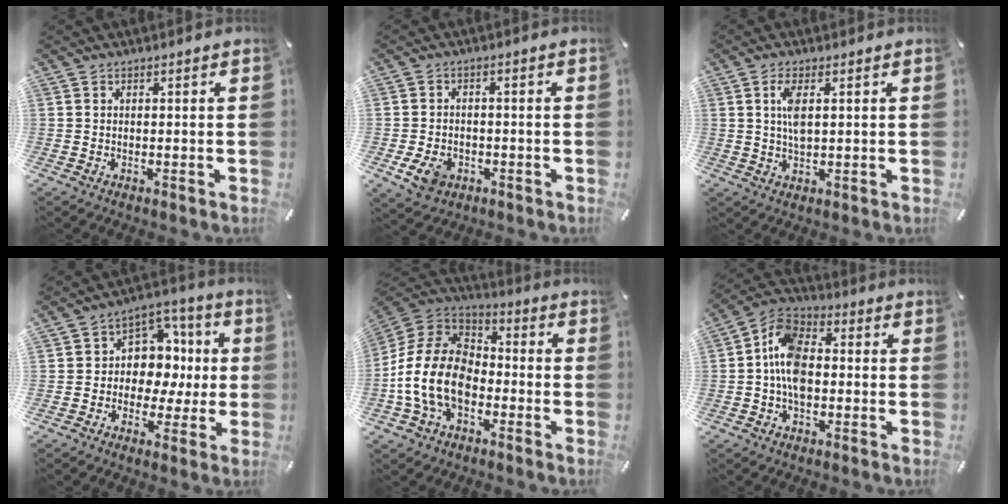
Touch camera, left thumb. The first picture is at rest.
{"total": 6.1, "force": [-2.2, 4.7, 3.2], "torque": [-0.068, 0.004, -0.043]}
{"total": 4.8, "force": [1.1, 1.8, 4.3], "torque": [-0.089, 0.000, 0.014]}
{"total": 10.1, "force": [-0.5, 9.3, 3.8], "torque": [-0.043, -0.002, -0.005]}
{"total": 14.9, "force": [-5.8, 10.4, 9.0], "torque": [-0.199, 0.033, -0.110]}
{"total": 10.0, "force": [-1.9, 6.5, 7.3], "torque": [-0.151, 0.019, -0.033]}